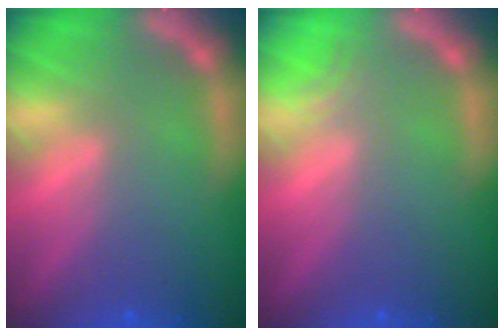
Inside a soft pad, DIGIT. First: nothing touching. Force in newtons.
{"total": 0.9}